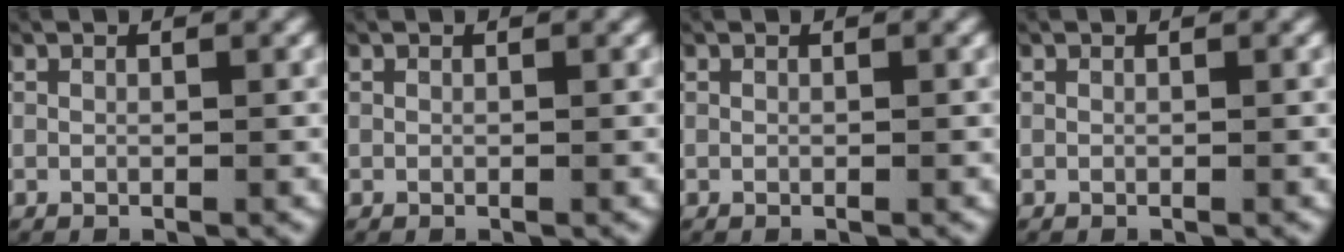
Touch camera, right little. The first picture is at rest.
{"total": 0.0}
{"total": 0.0}
{"total": 0.0}